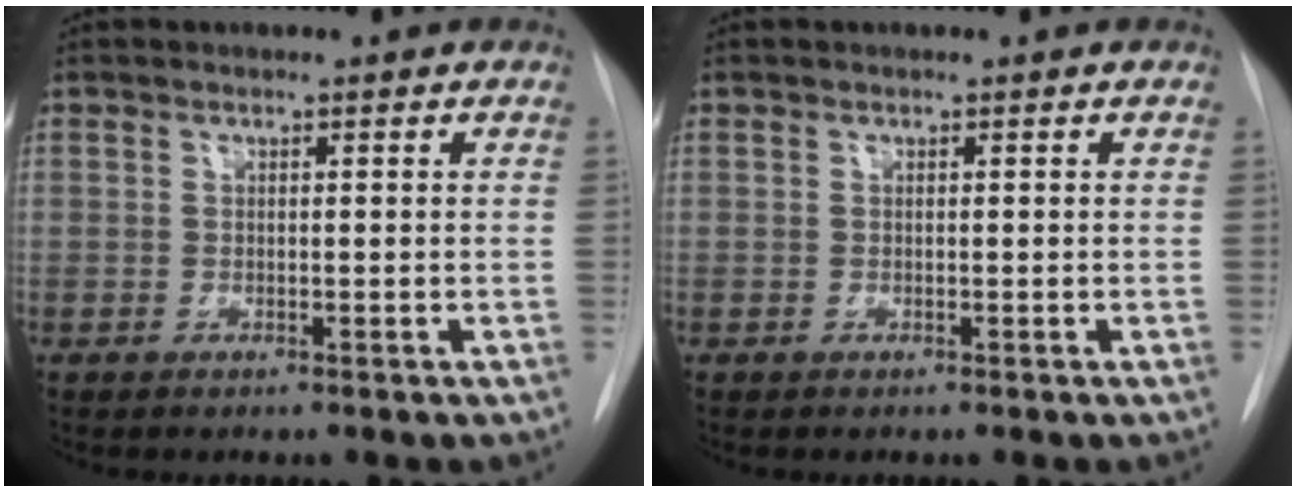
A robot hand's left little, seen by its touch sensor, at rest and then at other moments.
{"total": 0.0}